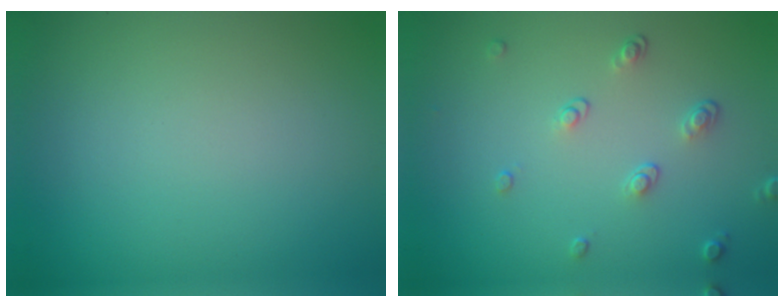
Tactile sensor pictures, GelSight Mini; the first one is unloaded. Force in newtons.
{"total": 1.8, "press": 1.3, "slide": 1.2}